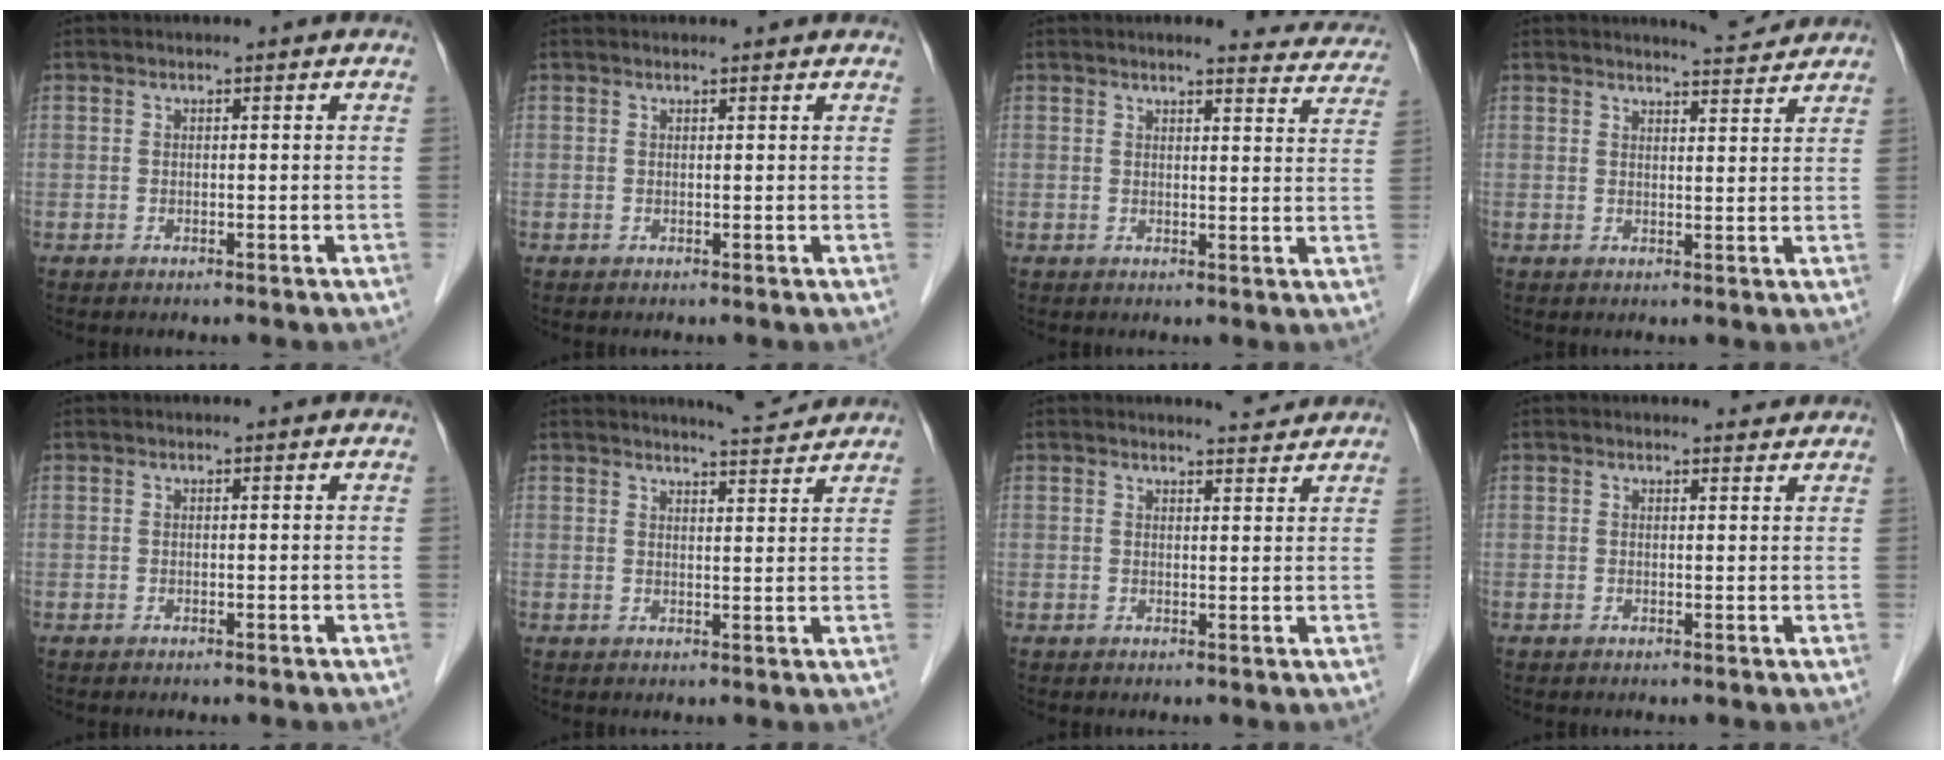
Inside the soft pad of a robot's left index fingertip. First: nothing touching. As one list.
[{"total": 2.6, "force": [2.4, 0.7, 0.6], "torque": [-0.013, 0.015, 0.021]}, {"total": 11.3, "force": [10.7, 2.2, 2.8], "torque": [-0.003, -0.016, 0.094]}, {"total": 4.2, "force": [4.2, 0.2, 0.3], "torque": [-0.015, -0.004, 0.052]}, {"total": 0.0}, {"total": 4.7, "force": [4.7, 0.1, 0.6], "torque": [-0.020, -0.002, 0.060]}, {"total": 3.0, "force": [3.0, 0.4, 0.2], "torque": [-0.011, -0.005, 0.036]}, {"total": 1.9, "force": [1.9, 0.5, 0.0], "torque": [-0.005, -0.002, 0.019]}]